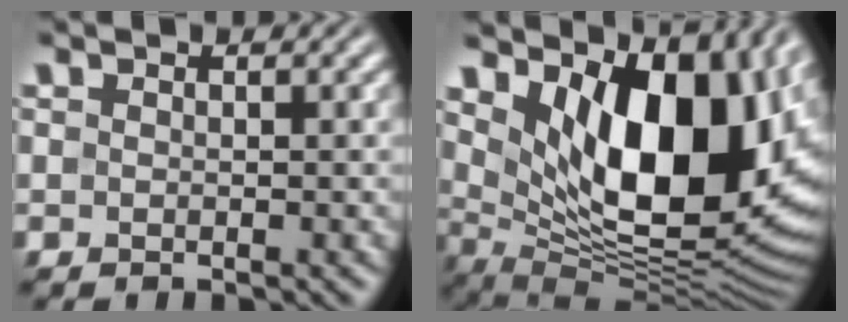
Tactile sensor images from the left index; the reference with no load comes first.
{"total": 16.1, "force": [4.9, 8.8, 12.5], "torque": [-0.173, -0.010, 0.084]}